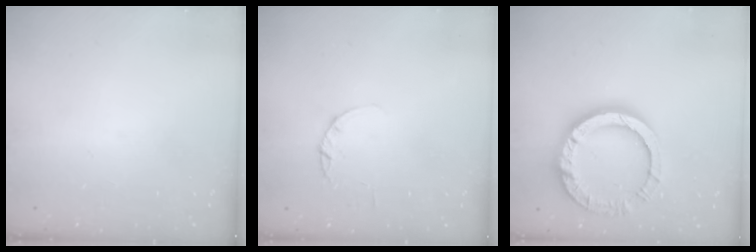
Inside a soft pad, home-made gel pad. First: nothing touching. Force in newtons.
{"total": 2.2, "press": 2.2, "slide": 0.4}
{"total": 16.2, "press": 16.2, "slide": 1.4}